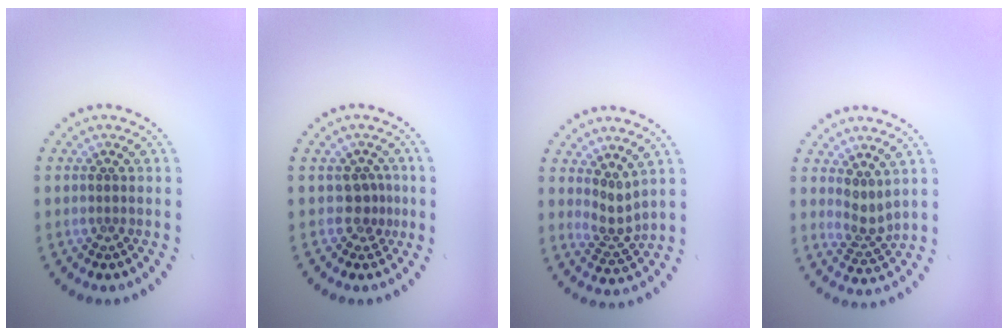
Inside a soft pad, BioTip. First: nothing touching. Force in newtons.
{"total": 1.8, "press": 1.3, "slide": 1.1}
{"total": 2.2, "press": 1.6, "slide": 1.6}
{"total": 2.3, "press": 1.6, "slide": 1.6}